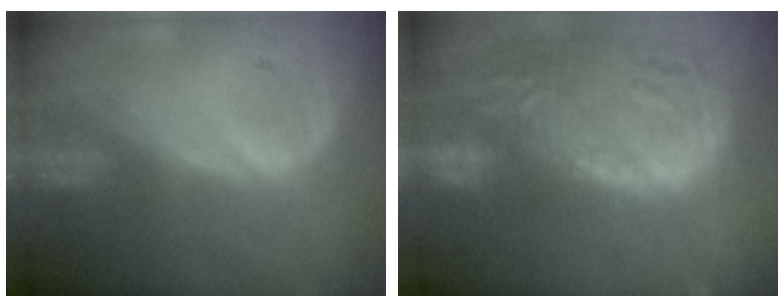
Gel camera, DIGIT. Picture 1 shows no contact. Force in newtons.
{"total": 16.0, "press": 13.2, "slide": 9.0}